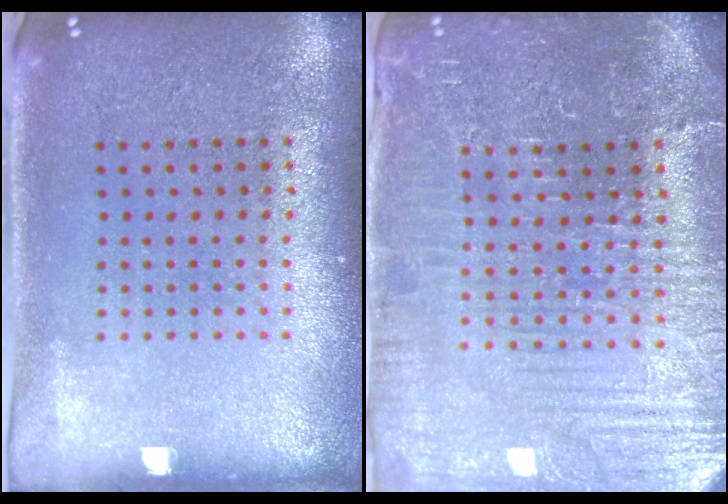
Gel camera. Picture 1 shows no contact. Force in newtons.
{"total": 4.3, "press": 4.2, "slide": 1.3}